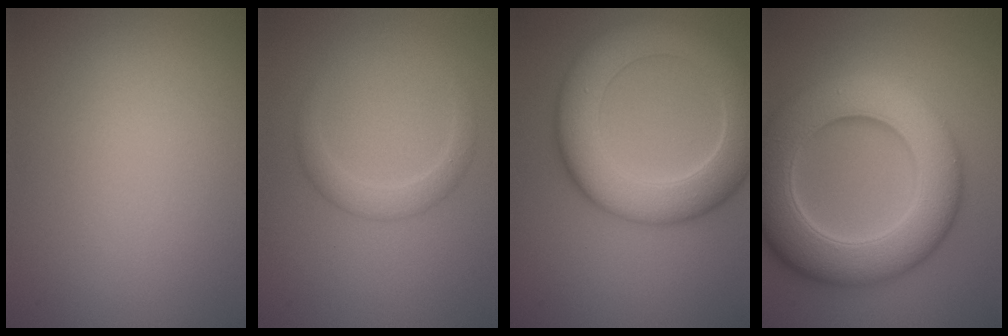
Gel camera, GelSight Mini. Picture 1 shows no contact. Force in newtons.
{"total": 2.0, "press": 2.0, "slide": 0.1}
{"total": 8.3, "press": 8.3, "slide": 0.4}
{"total": 11.3, "press": 11.3, "slide": 0.2}